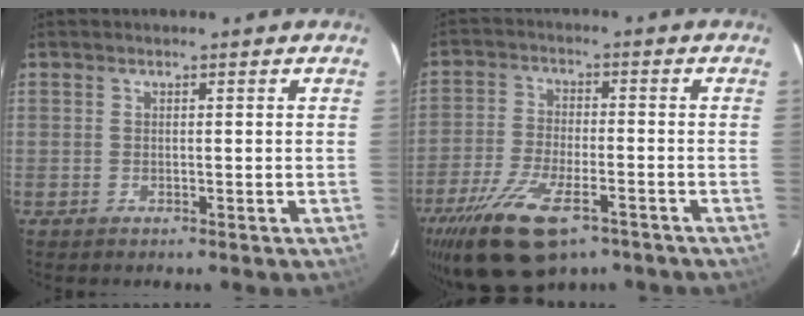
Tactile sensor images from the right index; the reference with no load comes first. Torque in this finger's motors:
{"motor_torque": [1.43, -0.71, 0.84, 0.21]}